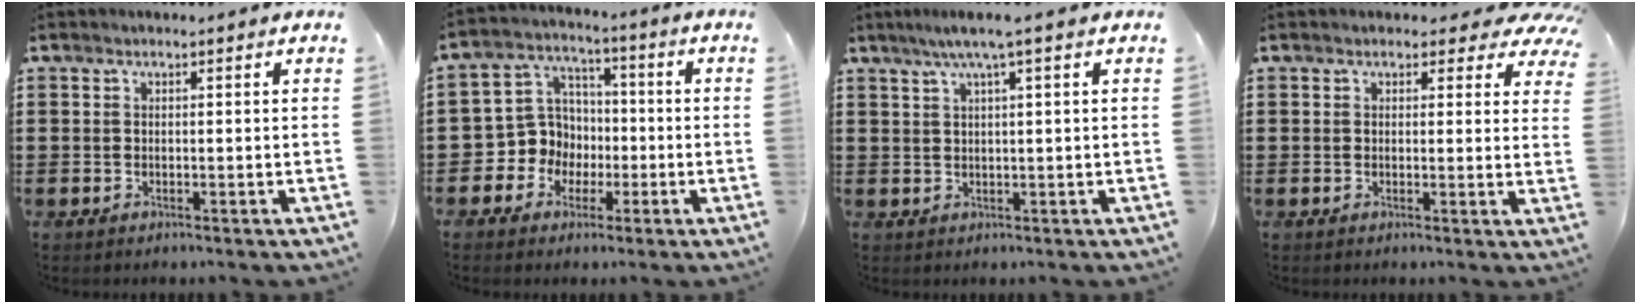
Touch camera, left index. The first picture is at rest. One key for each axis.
{"total": 7.7, "fx": -1.3, "fy": 7.5, "fz": 1.4, "tx": -0.075, "ty": 0.000, "tz": -0.026}
{"total": 3.5, "fx": 1.8, "fy": -0.3, "fz": 3.0, "tx": -0.058, "ty": 0.000, "tz": 0.030}
{"total": 2.8, "fx": 2.2, "fy": 1.2, "fz": 1.3, "tx": -0.018, "ty": -0.008, "tz": 0.036}